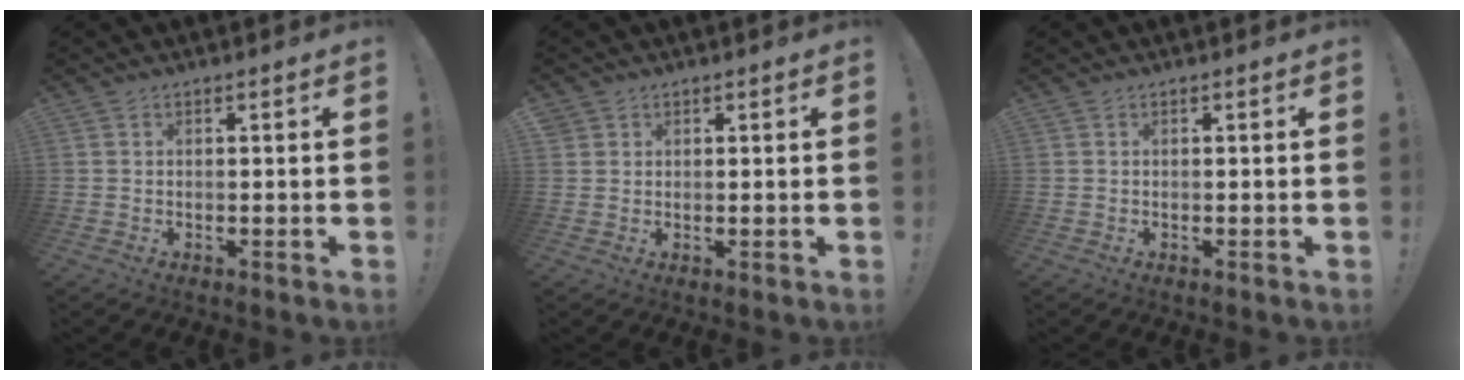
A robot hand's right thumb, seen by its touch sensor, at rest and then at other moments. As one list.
[{"total": 1.7, "force": [1.2, 1.2, 0.1], "torque": [-0.003, -0.003, 0.022]}, {"total": 0.0}]